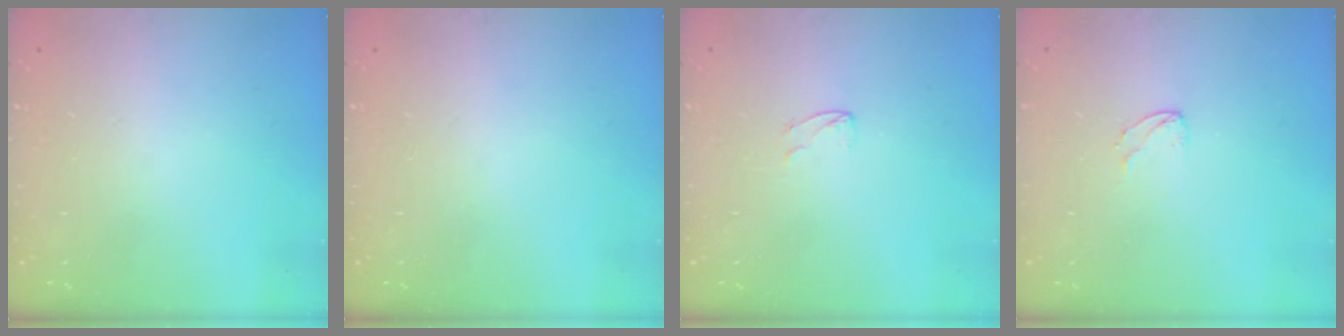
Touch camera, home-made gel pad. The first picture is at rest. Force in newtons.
{"total": 0.0}
{"total": 3.4, "press": 3.4, "slide": 0.3}
{"total": 3.1, "press": 3.1, "slide": 0.2}